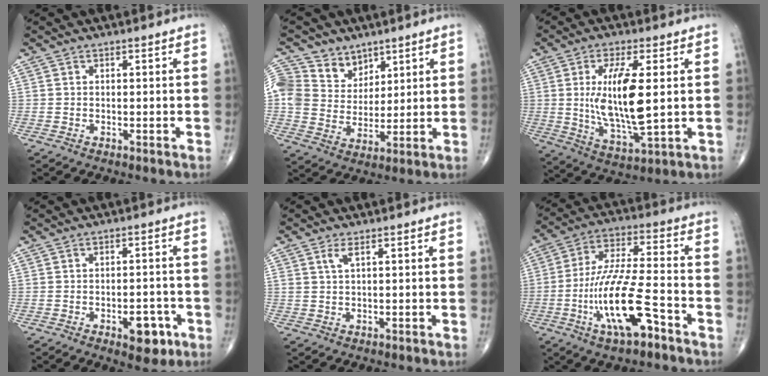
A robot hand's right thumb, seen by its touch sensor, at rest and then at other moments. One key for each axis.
{"total": 12.4, "fx": 6.5, "fy": 9.8, "fz": 4.0, "tx": -0.058, "ty": -0.021, "tz": 0.132}
{"total": 14.1, "fx": 1.5, "fy": 4.3, "fz": 13.3, "tx": -0.253, "ty": -0.020, "tz": 0.035}
{"total": 6.3, "fx": -2.7, "fy": 3.2, "fz": 4.6, "tx": -0.041, "ty": 0.012, "tz": -0.031}
{"total": 1.9, "fx": 1.0, "fy": 0.5, "fz": 1.5, "tx": -0.038, "ty": 0.000, "tz": 0.025}
{"total": 15.8, "fx": -6.6, "fy": 4.3, "fz": 13.7, "tx": -0.275, "ty": 0.033, "tz": -0.114}